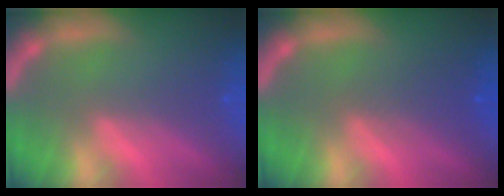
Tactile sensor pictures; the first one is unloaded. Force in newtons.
{"total": 2.5}